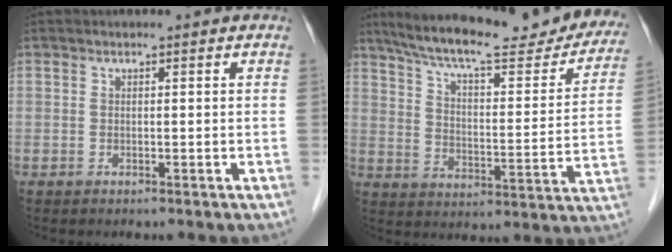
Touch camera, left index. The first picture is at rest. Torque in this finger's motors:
{"motor_torque": [0.33, -0.40, 0.51, 0.10]}